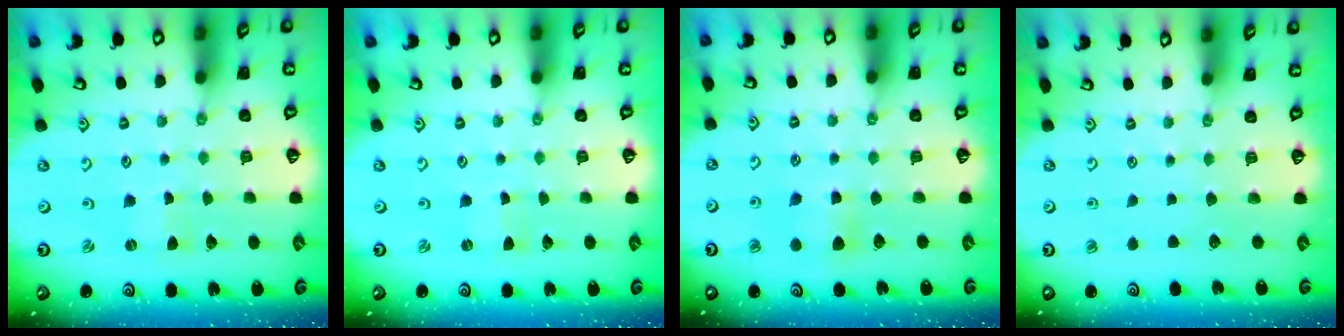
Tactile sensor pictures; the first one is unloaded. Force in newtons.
{"total": 0.0}
{"total": 5.2, "press": 5.1, "slide": 0.7}
{"total": 0.0}